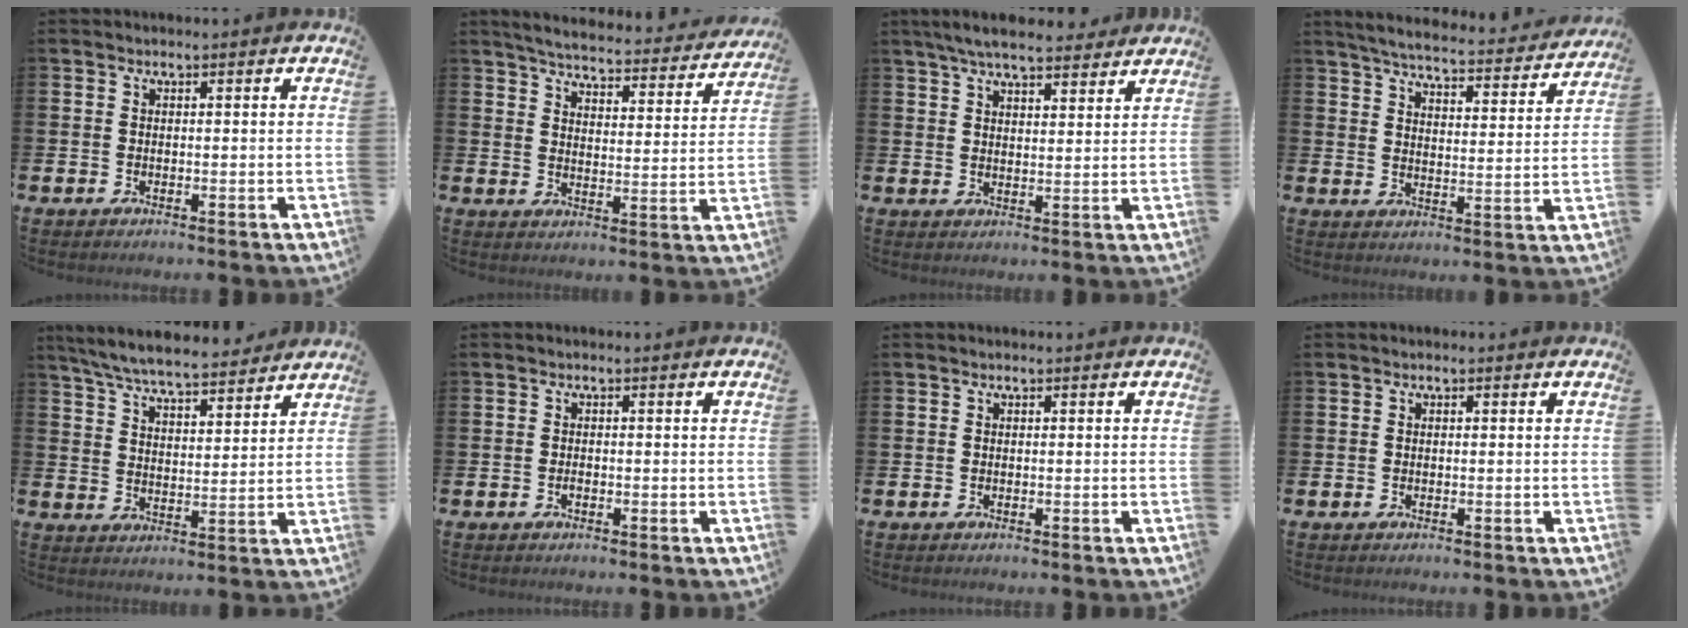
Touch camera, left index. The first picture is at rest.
{"total": 5.0, "force": [4.8, 0.5, 1.4], "torque": [-0.041, -0.037, 0.076]}
{"total": 6.0, "force": [5.6, 1.0, 1.8], "torque": [-0.048, -0.017, 0.101]}
{"total": 5.4, "force": [5.2, 0.4, 1.4], "torque": [-0.043, -0.040, 0.085]}
{"total": 7.0, "force": [6.7, 0.9, 2.1], "torque": [-0.069, -0.037, 0.118]}
{"total": 0.6, "force": [-0.3, 0.3, 0.4], "torque": [-0.009, -0.001, -0.006]}
{"total": 0.0}
{"total": 0.0}